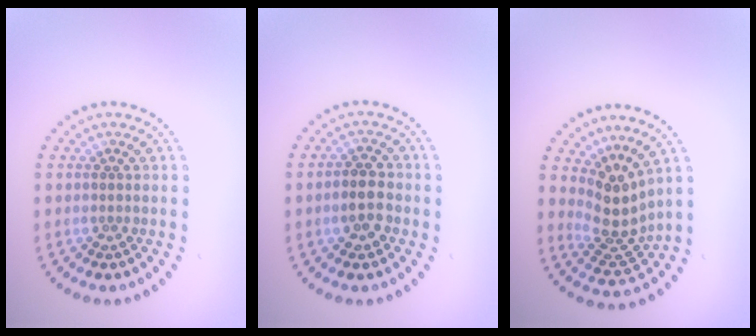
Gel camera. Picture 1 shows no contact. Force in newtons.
{"total": 2.8, "press": 2.8, "slide": 0.4}
{"total": 3.9, "press": 2.8, "slide": 2.7}